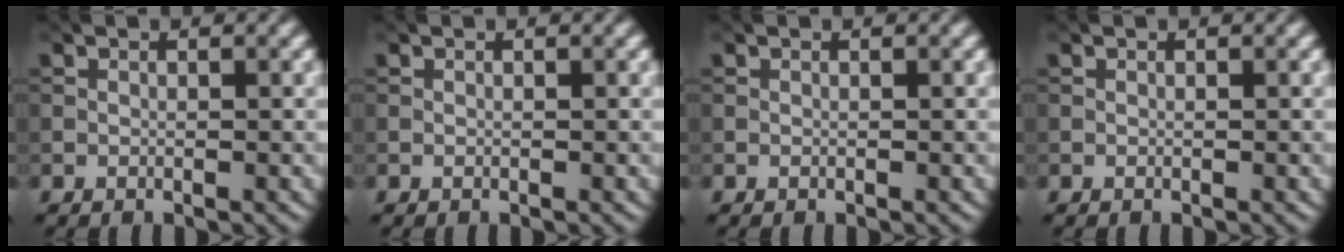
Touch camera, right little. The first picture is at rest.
{"total": 0.0}
{"total": 0.0}
{"total": 0.0}